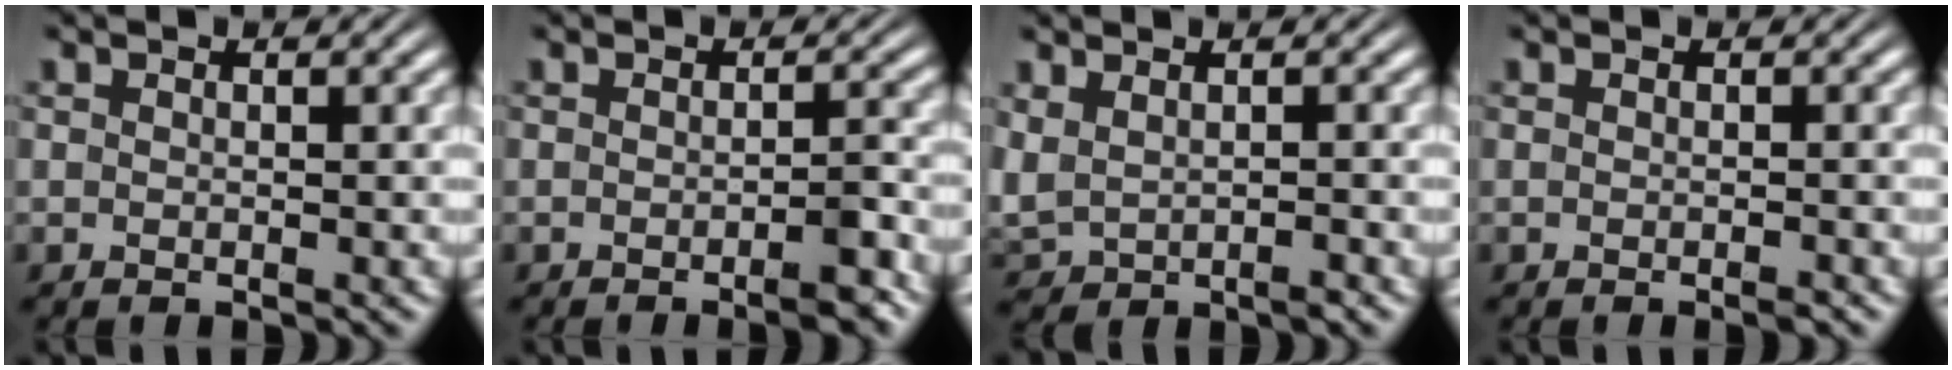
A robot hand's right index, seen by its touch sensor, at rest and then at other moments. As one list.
[{"total": 1.9, "force": [-1.4, 0.1, 1.2], "torque": [-0.016, 0.002, -0.030]}, {"total": 3.2, "force": [0.2, 2.6, 1.7], "torque": [-0.060, -0.009, 0.015]}, {"total": 0.6, "force": [-0.5, -0.1, 0.2], "torque": [-0.003, 0.003, -0.012]}]